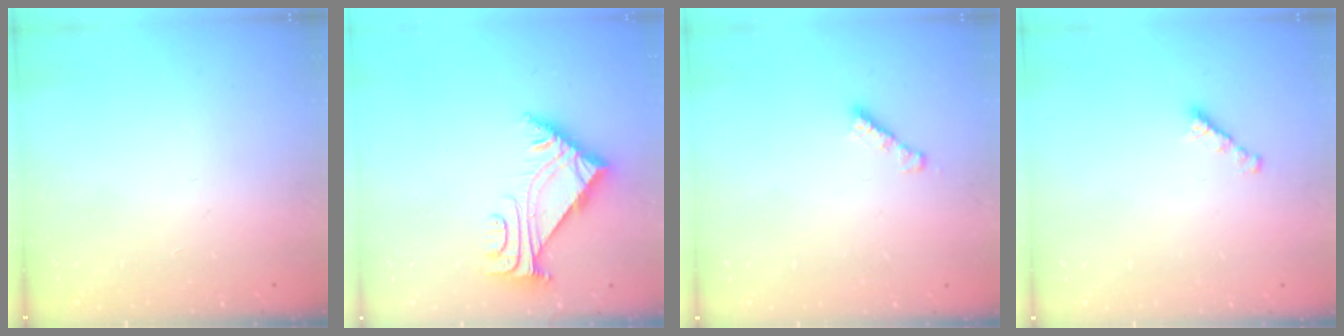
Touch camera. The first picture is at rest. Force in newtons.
{"total": 5.5, "press": 5.4, "slide": 0.8}
{"total": 2.7, "press": 2.7, "slide": 0.3}
{"total": 2.7, "press": 2.7, "slide": 0.2}